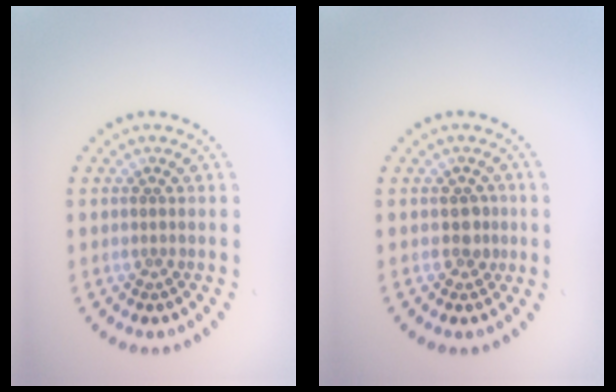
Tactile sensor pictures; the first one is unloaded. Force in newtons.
{"total": 1.4, "press": 1.3, "slide": 0.6}